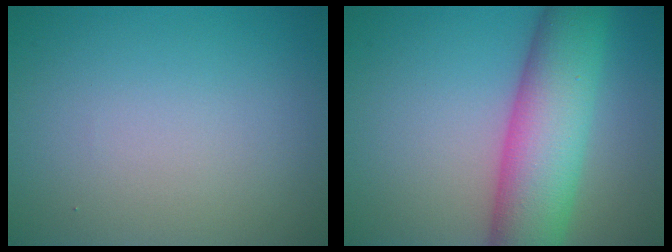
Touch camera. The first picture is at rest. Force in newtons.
{"total": 9.9, "press": 9.8, "slide": 0.4}